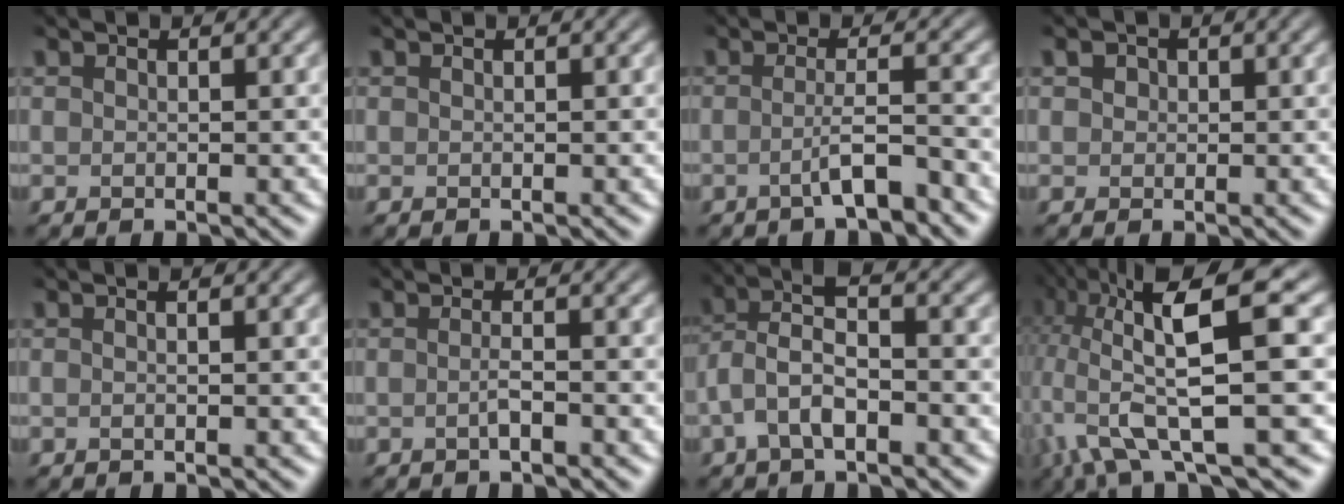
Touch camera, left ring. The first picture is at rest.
{"total": 0.0}
{"total": 3.0, "force": [-1.2, 0.5, 2.7], "torque": [-0.042, 0.007, -0.029]}
{"total": 1.0, "force": [0.3, 0.9, 0.3], "torque": [-0.003, 0.001, 0.004]}
{"total": 1.6, "force": [0.4, 0.7, 1.4], "torque": [-0.006, -0.010, -0.017]}
{"total": 1.3, "force": [-0.4, 0.3, 1.2], "torque": [-0.020, 0.001, -0.011]}
{"total": 4.4, "force": [-1.2, 1.9, 3.8], "torque": [-0.086, 0.012, -0.028]}
{"total": 11.6, "force": [0.6, 3.2, 11.1], "torque": [-0.227, -0.004, 0.019]}